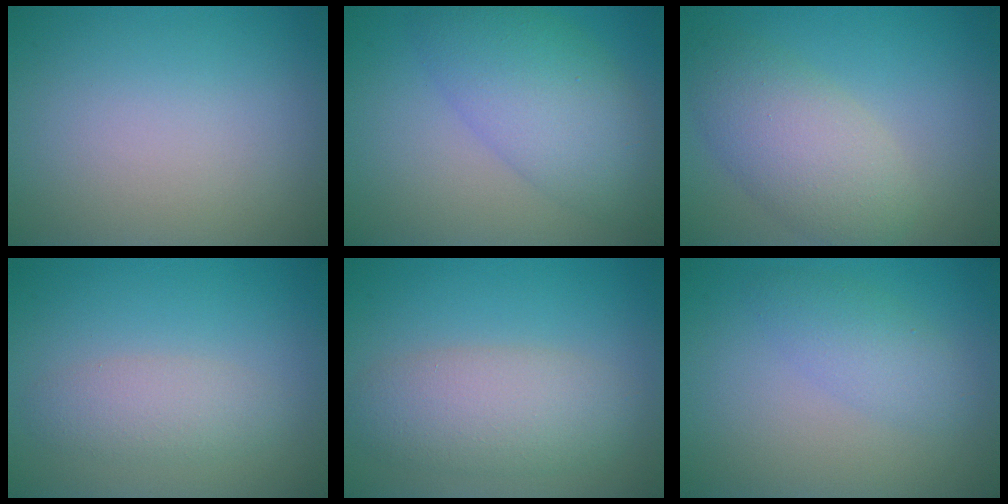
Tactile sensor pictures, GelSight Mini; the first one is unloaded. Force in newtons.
{"total": 4.8, "press": 4.8, "slide": 0.2}
{"total": 5.4, "press": 5.4, "slide": 0.2}
{"total": 2.6, "press": 2.6, "slide": 0.2}
{"total": 5.0, "press": 5.0, "slide": 0.3}
{"total": 2.5, "press": 2.5, "slide": 0.1}